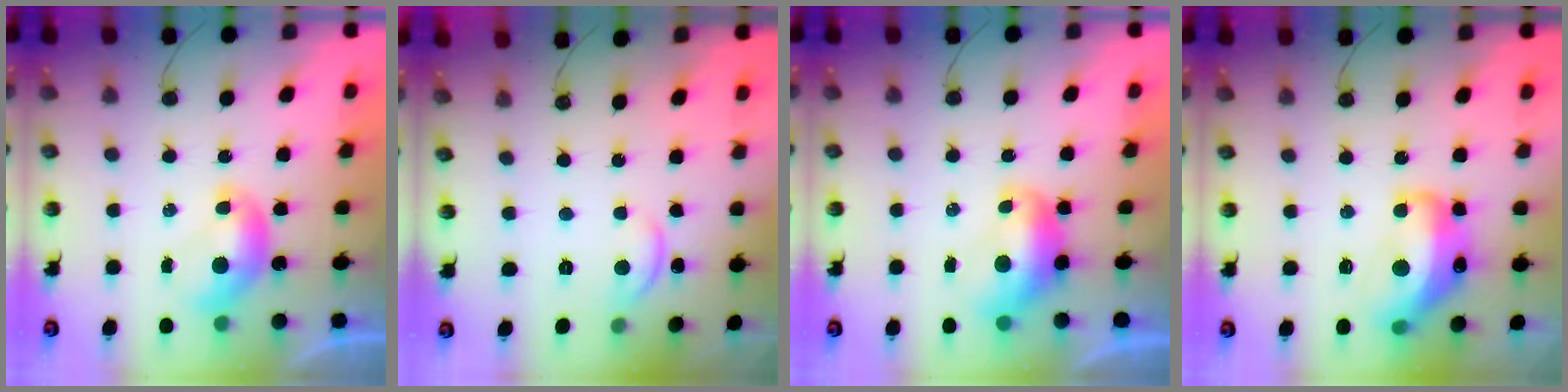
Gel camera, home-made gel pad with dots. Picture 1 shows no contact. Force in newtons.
{"total": 1.3, "press": 1.3, "slide": 0.3}
{"total": 1.6, "press": 1.5, "slide": 0.7}
{"total": 11.3, "press": 11.2, "slide": 1.1}